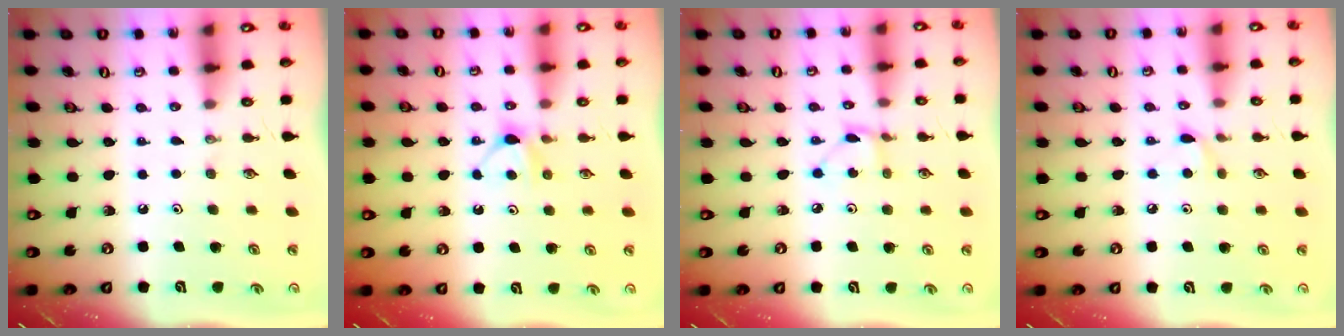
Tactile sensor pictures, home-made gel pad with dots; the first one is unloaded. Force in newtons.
{"total": 4.1, "press": 4.1, "slide": 0.5}
{"total": 2.4, "press": 2.4, "slide": 0.3}
{"total": 5.7, "press": 5.7, "slide": 0.7}